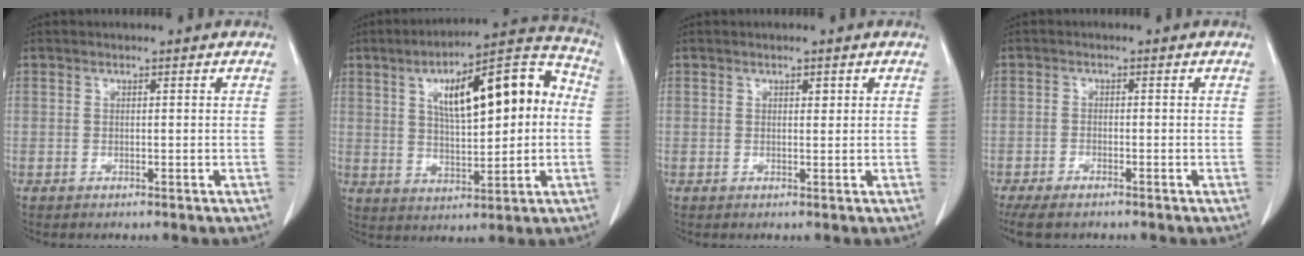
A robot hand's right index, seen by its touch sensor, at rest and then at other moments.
{"total": 16.9, "force": [3.0, 4.9, 15.9], "torque": [-0.236, 0.042, 0.049]}
{"total": 1.0, "force": [0.5, 0.5, 0.7], "torque": [-0.010, -0.002, 0.007]}
{"total": 5.8, "force": [-4.6, 1.6, 3.1], "torque": [-0.049, -0.010, -0.076]}